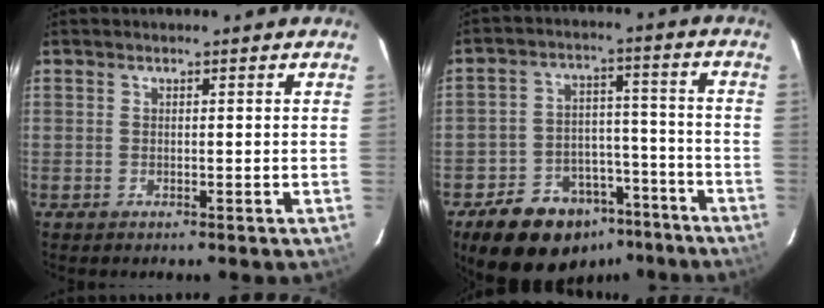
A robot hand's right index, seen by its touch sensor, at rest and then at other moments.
{"total": 16.5, "force": [-11.5, 10.0, 6.4], "torque": [-0.136, 0.039, -0.155]}